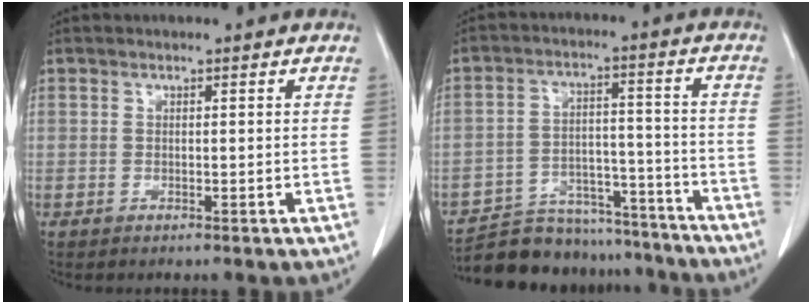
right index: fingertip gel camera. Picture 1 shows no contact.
{"total": 15.2, "force": [-13.9, 5.4, 2.8], "torque": [-0.040, 0.032, -0.203]}